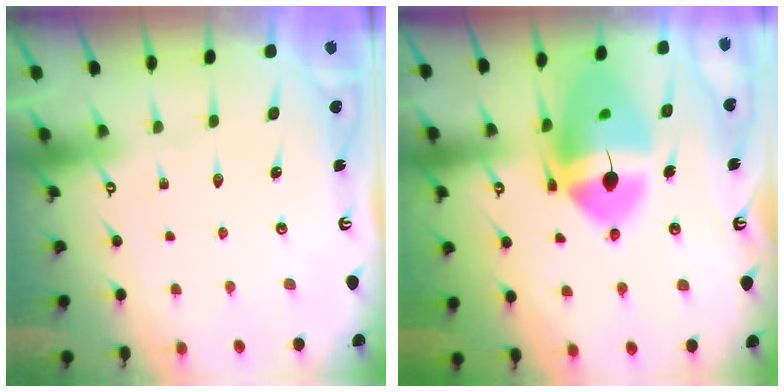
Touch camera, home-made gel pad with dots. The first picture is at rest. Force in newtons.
{"total": 17.9, "press": 17.8, "slide": 1.9}